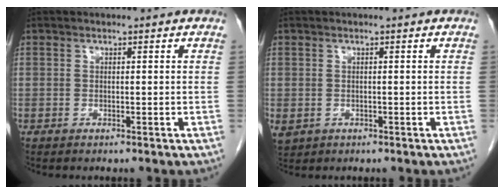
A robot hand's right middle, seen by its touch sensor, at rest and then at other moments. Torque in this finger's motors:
{"motor_torque": [0.57, -0.13, 0.23, 0.05]}